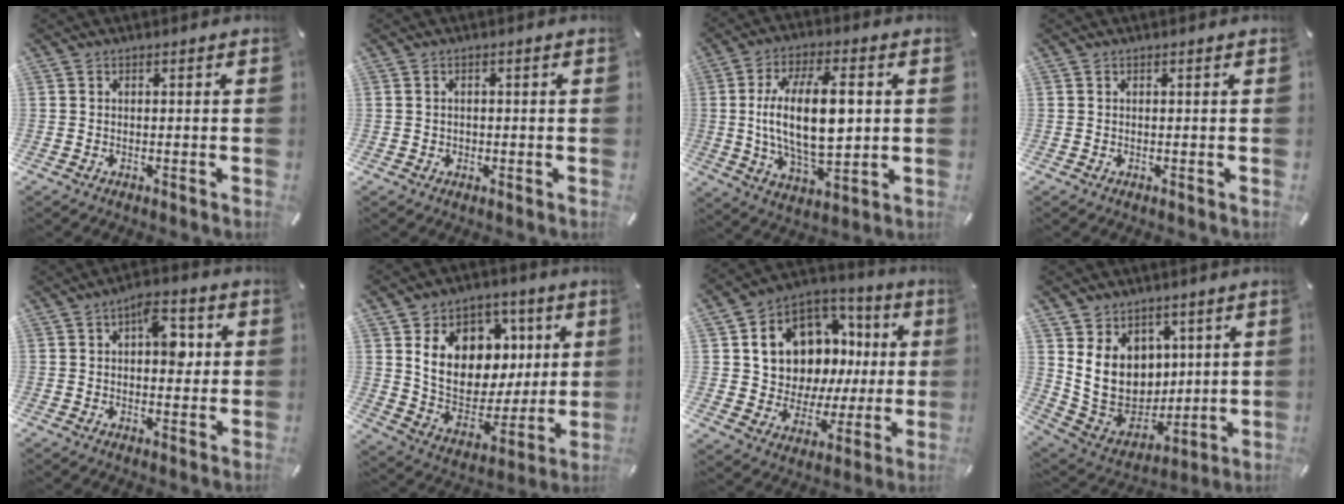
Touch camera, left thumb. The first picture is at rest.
{"total": 1.1, "force": [-0.2, 1.0, 0.3], "torque": [-0.009, 0.006, -0.006]}
{"total": 17.0, "force": [1.7, 7.8, 14.9], "torque": [-0.280, -0.004, 0.024]}
{"total": 0.0}
{"total": 7.7, "force": [1.4, 4.2, 6.3], "torque": [-0.067, -0.006, 0.014]}
{"total": 15.8, "force": [4.7, 12.8, 8.0], "torque": [-0.132, -0.021, 0.095]}
{"total": 12.9, "force": [4.9, 10.6, 5.5], "torque": [-0.094, -0.055, 0.103]}
{"total": 14.7, "force": [3.8, 12.8, 6.2], "torque": [-0.119, -0.037, 0.081]}